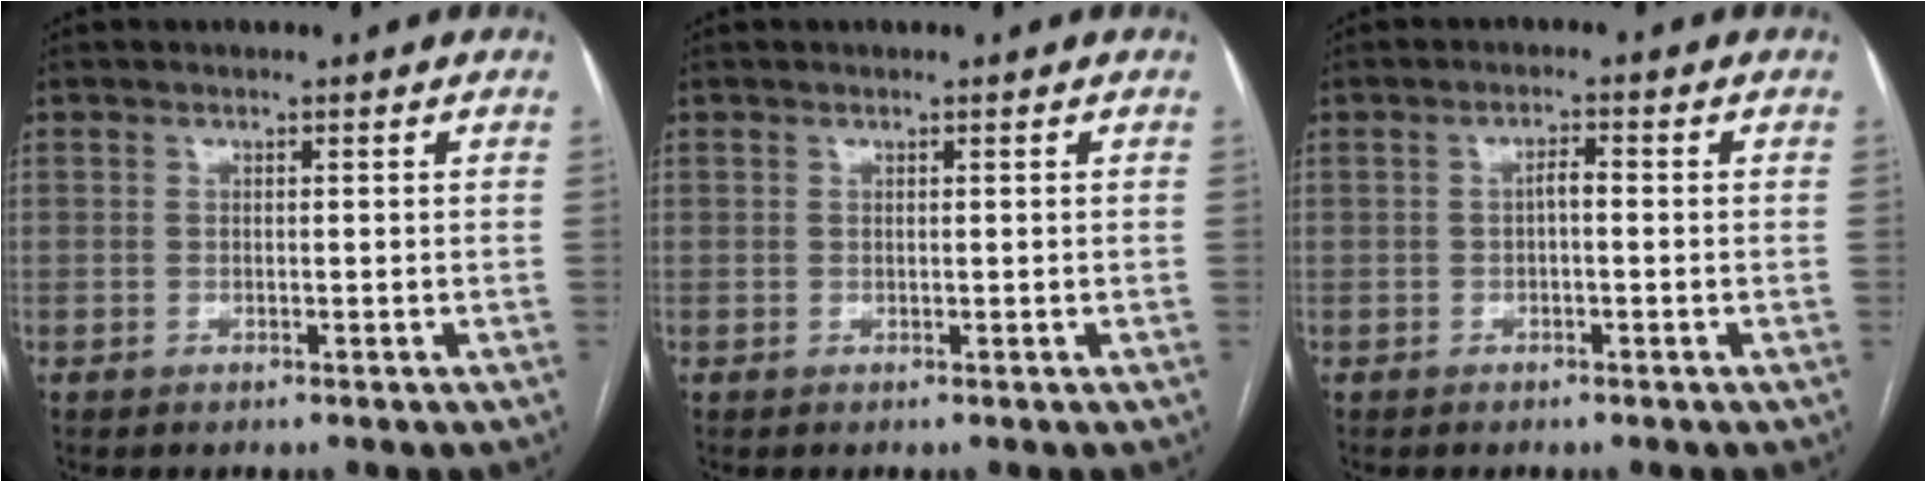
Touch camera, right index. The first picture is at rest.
{"total": 0.0}
{"total": 1.9, "force": [-0.2, 0.6, 1.8], "torque": [-0.032, 0.007, -0.003]}